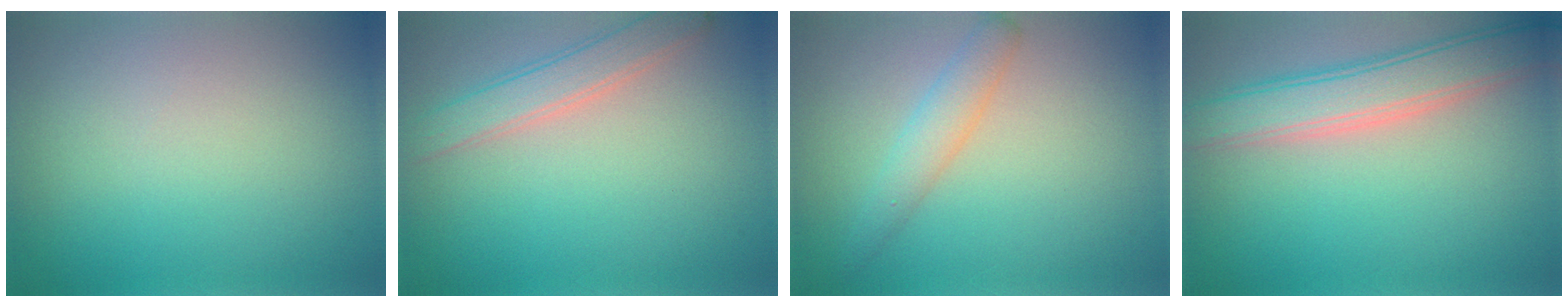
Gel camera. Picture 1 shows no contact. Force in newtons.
{"total": 2.9, "press": 2.9, "slide": 0.1}
{"total": 1.7, "press": 1.7, "slide": 0.1}
{"total": 5.3, "press": 5.3, "slide": 0.3}